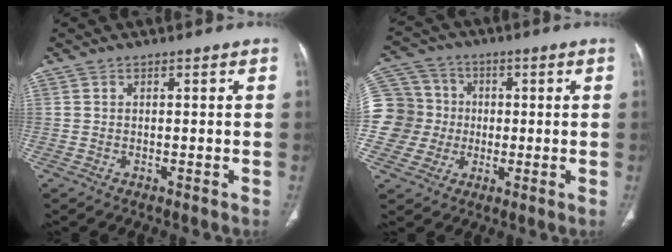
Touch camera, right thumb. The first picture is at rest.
{"total": 14.3, "force": [-0.5, 13.8, 3.8], "torque": [-0.068, 0.035, -0.003]}